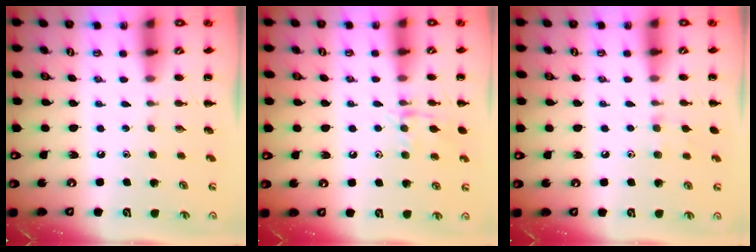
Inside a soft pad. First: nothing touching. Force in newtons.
{"total": 8.9, "press": 8.9, "slide": 0.7}
{"total": 6.1, "press": 5.8, "slide": 1.9}